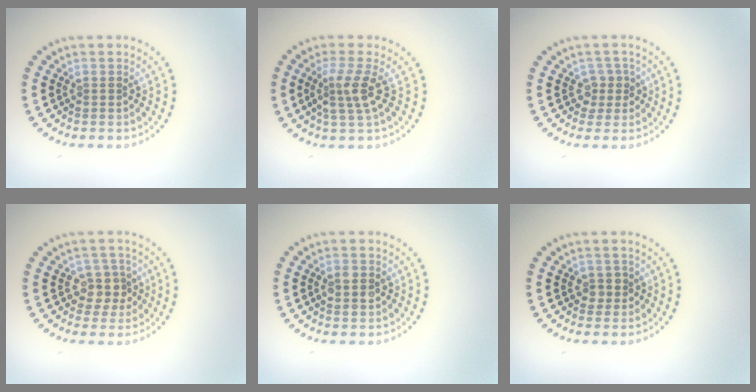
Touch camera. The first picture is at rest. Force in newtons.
{"total": 2.9, "press": 2.3, "slide": 1.8}
{"total": 1.9, "press": 1.4, "slide": 1.2}
{"total": 2.7, "press": 2.3, "slide": 1.4}
{"total": 2.2, "press": 2.2, "slide": 0.2}
{"total": 1.3, "press": 1.1, "slide": 0.7}